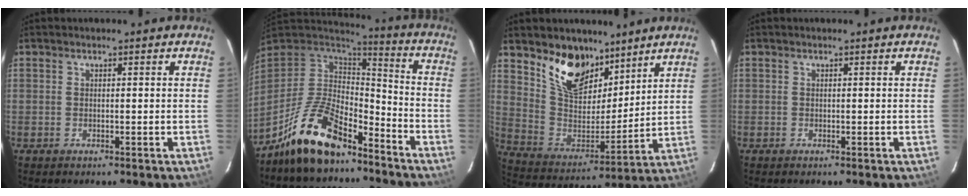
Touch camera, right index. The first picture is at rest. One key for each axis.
{"total": 17.3, "fx": -12.3, "fy": 6.7, "fz": 10.1, "tx": -0.209, "ty": 0.000, "tz": -0.221}
{"total": 15.2, "fx": 10.4, "fy": 8.3, "fz": 7.4, "tx": -0.153, "ty": -0.005, "tz": 0.199}
{"total": 0.0}